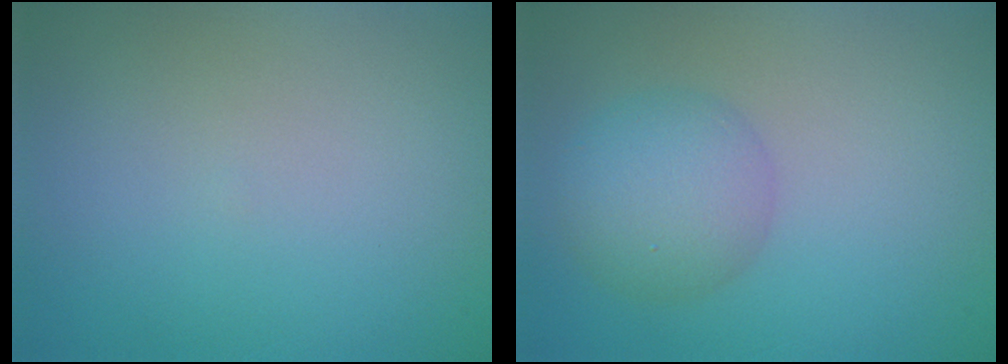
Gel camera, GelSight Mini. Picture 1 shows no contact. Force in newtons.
{"total": 4.2, "press": 4.2, "slide": 0.1}